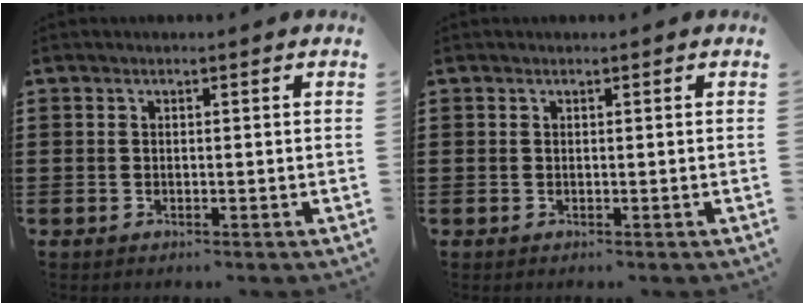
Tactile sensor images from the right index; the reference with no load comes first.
{"total": 0.0}